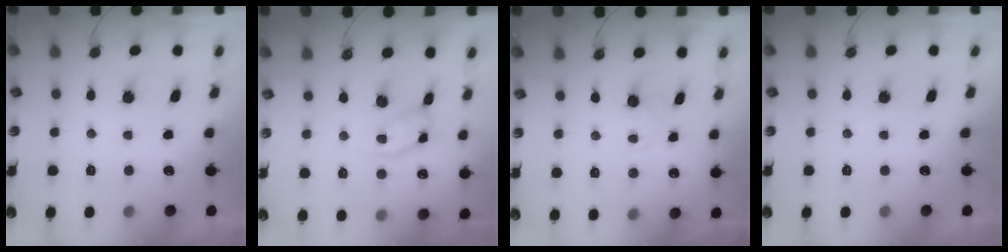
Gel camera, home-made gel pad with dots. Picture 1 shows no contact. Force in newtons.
{"total": 12.2, "press": 12.2, "slide": 0.9}
{"total": 2.5, "press": 2.5, "slide": 0.3}
{"total": 0.0}